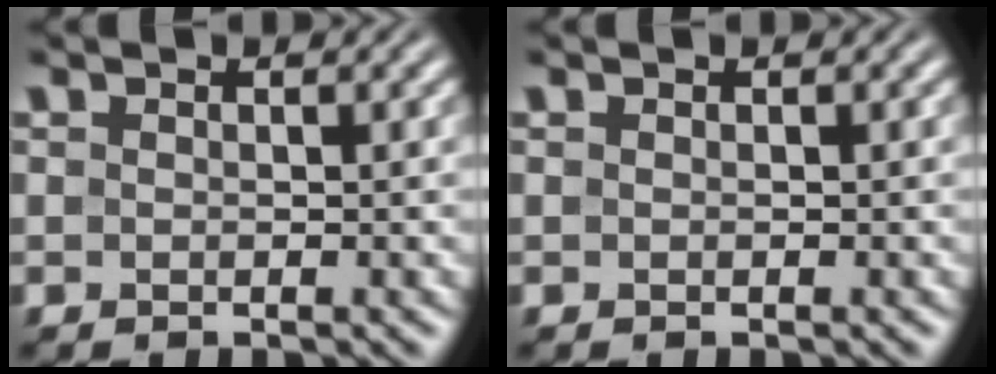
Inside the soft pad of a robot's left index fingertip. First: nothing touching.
{"total": 0.0}